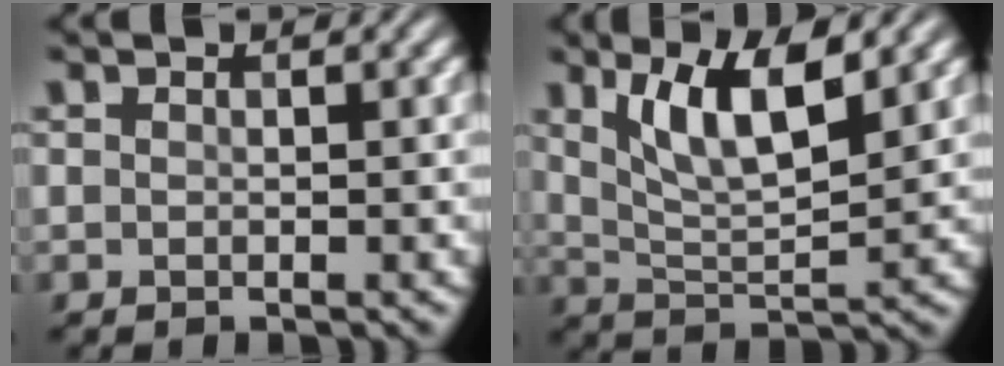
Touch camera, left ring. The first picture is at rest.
{"total": 6.2, "force": [3.0, 1.9, 5.1], "torque": [-0.098, -0.006, 0.055]}